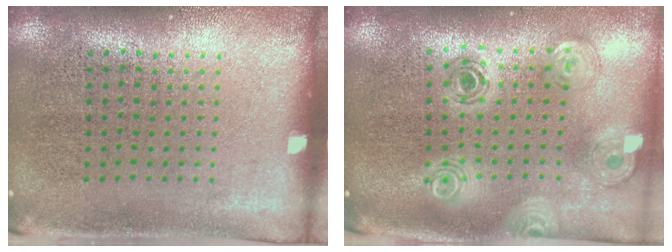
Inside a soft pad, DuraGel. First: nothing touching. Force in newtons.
{"total": 1.3, "press": 1.2, "slide": 0.5}